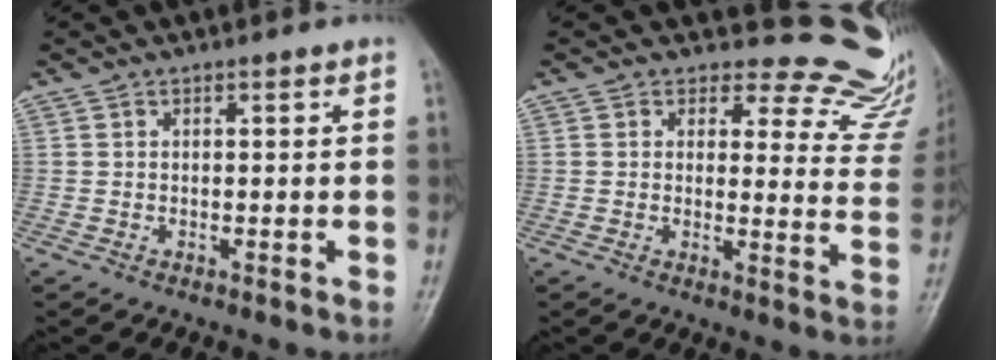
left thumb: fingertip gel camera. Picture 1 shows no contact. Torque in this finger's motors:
{"motor_torque": [-0.08, 0.27, -0.60, -0.26, 0.00]}